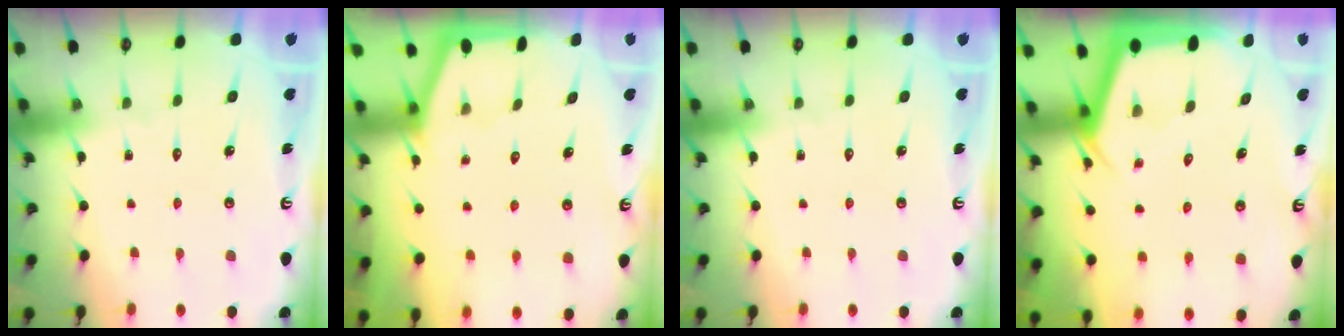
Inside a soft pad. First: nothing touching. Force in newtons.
{"total": 1.2, "press": 1.2, "slide": 0.3}
{"total": 0.0}
{"total": 2.3, "press": 2.3, "slide": 0.2}